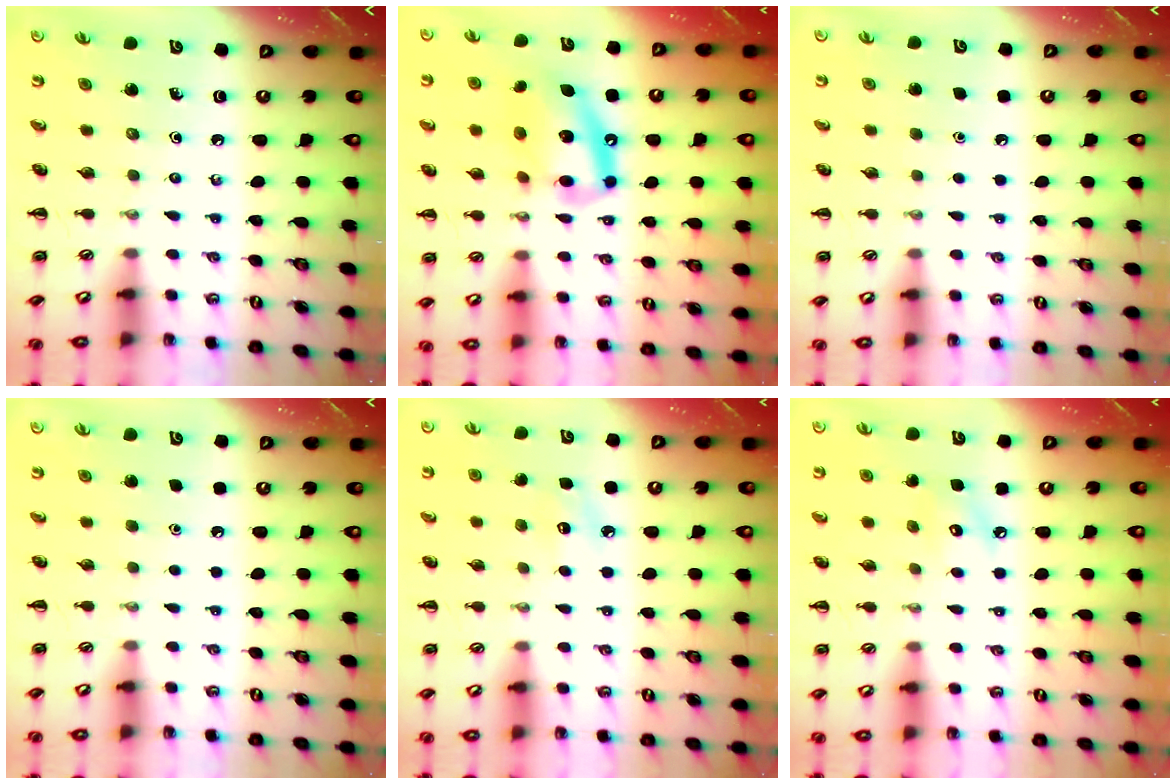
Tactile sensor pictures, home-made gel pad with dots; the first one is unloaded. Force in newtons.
{"total": 16.9, "press": 16.6, "slide": 2.9}
{"total": 1.5, "press": 1.5, "slide": 0.1}
{"total": 1.6, "press": 1.6, "slide": 0.1}
{"total": 6.7, "press": 6.5, "slide": 1.6}
{"total": 5.6, "press": 5.6, "slide": 0.5}